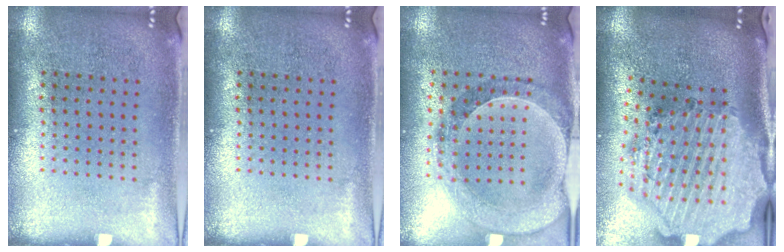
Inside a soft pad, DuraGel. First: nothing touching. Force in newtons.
{"total": 0.0}
{"total": 1.0, "press": 0.9, "slide": 0.2}
{"total": 3.9, "press": 3.3, "slide": 2.2}